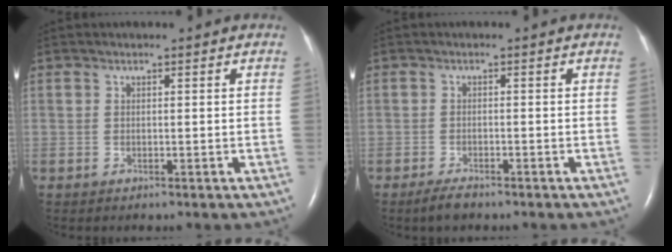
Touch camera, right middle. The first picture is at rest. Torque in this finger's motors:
{"motor_torque": [0.26, -0.24, 0.05, 0.01]}